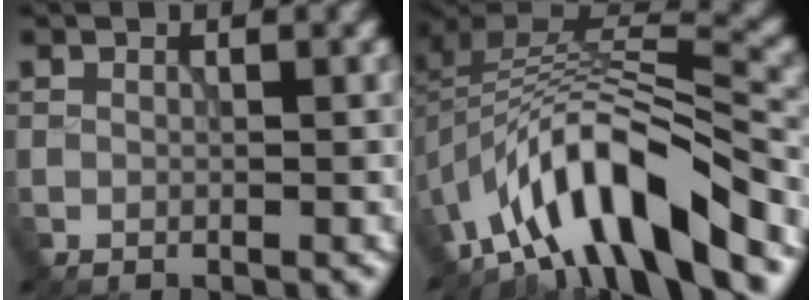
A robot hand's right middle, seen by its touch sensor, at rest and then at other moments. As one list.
[{"total": 11.5, "force": [-6.8, 3.7, 8.4], "torque": [-0.134, 0.013, -0.123]}]